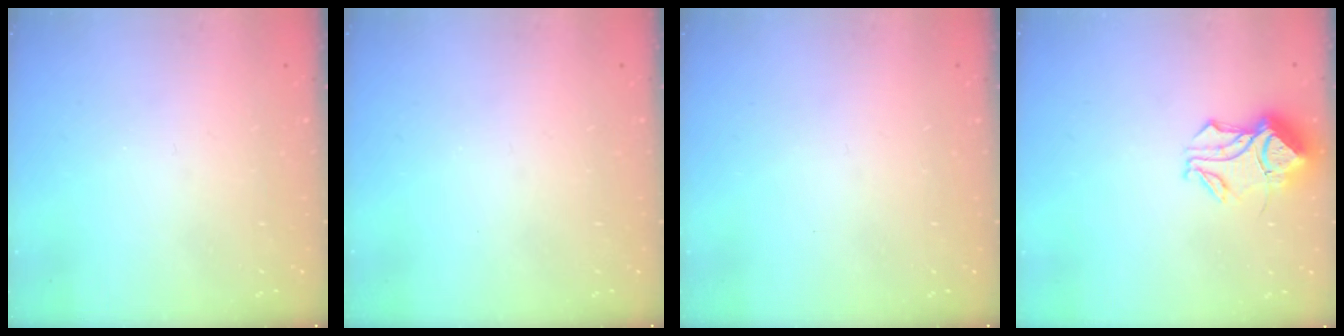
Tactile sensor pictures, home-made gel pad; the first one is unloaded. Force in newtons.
{"total": 0.0}
{"total": 0.0}
{"total": 8.5, "press": 8.3, "slide": 1.4}